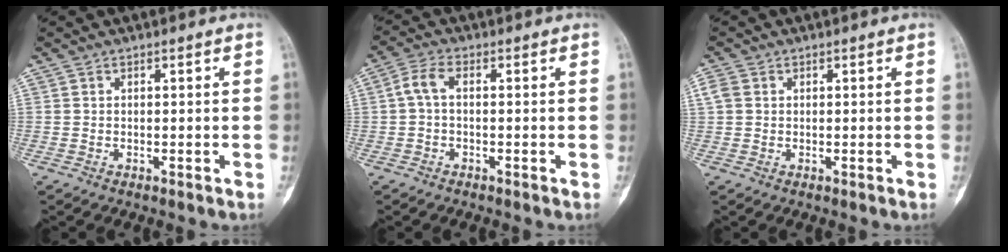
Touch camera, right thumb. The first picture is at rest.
{"total": 3.7, "force": [-0.1, 1.9, 3.3], "torque": [-0.071, 0.011, -0.008]}
{"total": 2.1, "force": [0.5, 1.8, 1.1], "torque": [-0.029, 0.009, 0.011]}